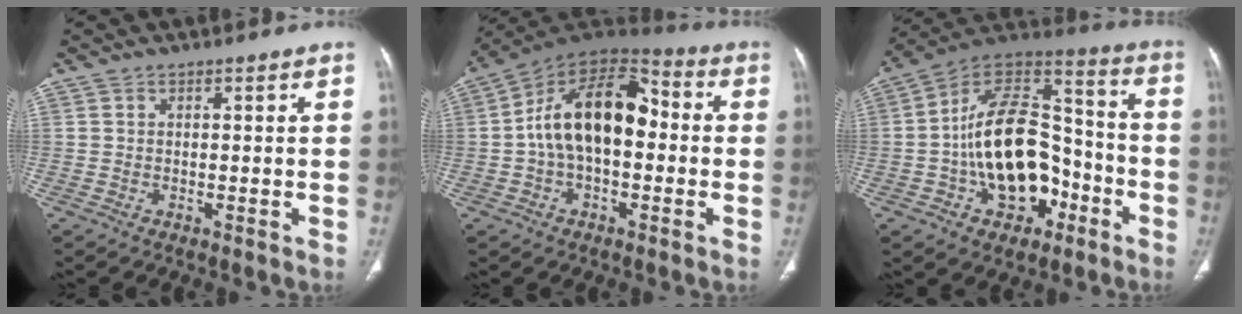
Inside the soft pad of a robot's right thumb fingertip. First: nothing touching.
{"total": 17.4, "force": [0.1, 10.2, 14.2], "torque": [-0.221, 0.047, -0.009]}
{"total": 21.5, "force": [-5.7, 13.8, 15.5], "torque": [-0.217, 0.065, -0.090]}